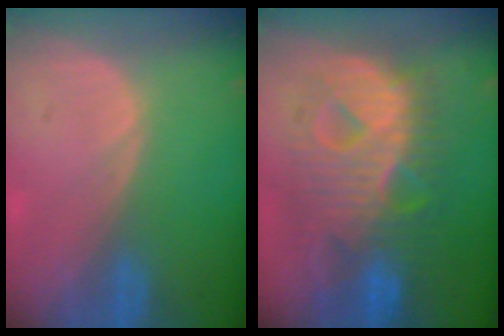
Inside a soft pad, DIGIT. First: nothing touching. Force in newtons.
{"total": 12.1, "press": 12.0, "slide": 1.3}